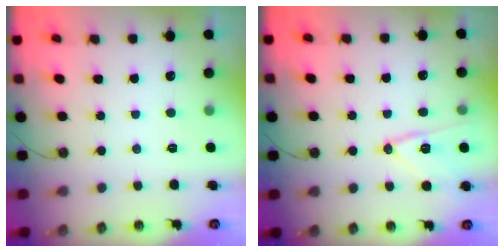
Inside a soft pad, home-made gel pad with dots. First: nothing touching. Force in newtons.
{"total": 12.1, "press": 12.1, "slide": 0.3}